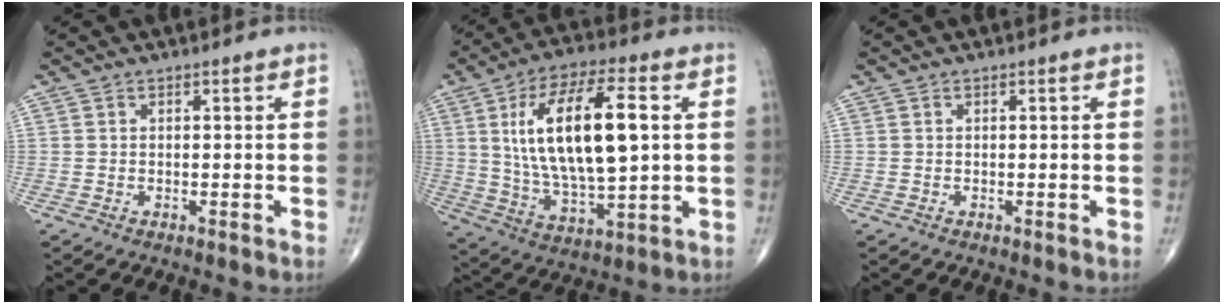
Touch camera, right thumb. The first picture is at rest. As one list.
[{"total": 20.4, "force": [3.8, 7.7, 18.5], "torque": [-0.329, -0.004, 0.071]}, {"total": 0.0}]